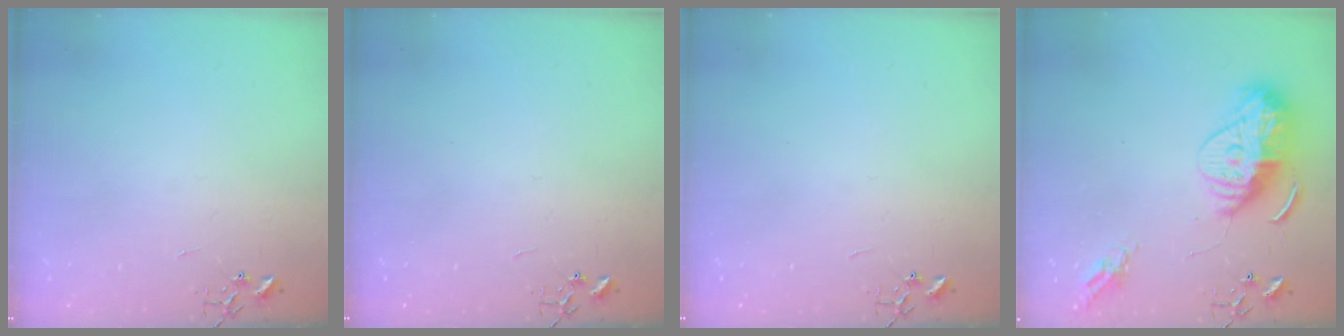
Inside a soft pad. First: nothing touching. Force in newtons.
{"total": 0.0}
{"total": 0.0}
{"total": 14.4, "press": 14.3, "slide": 1.2}